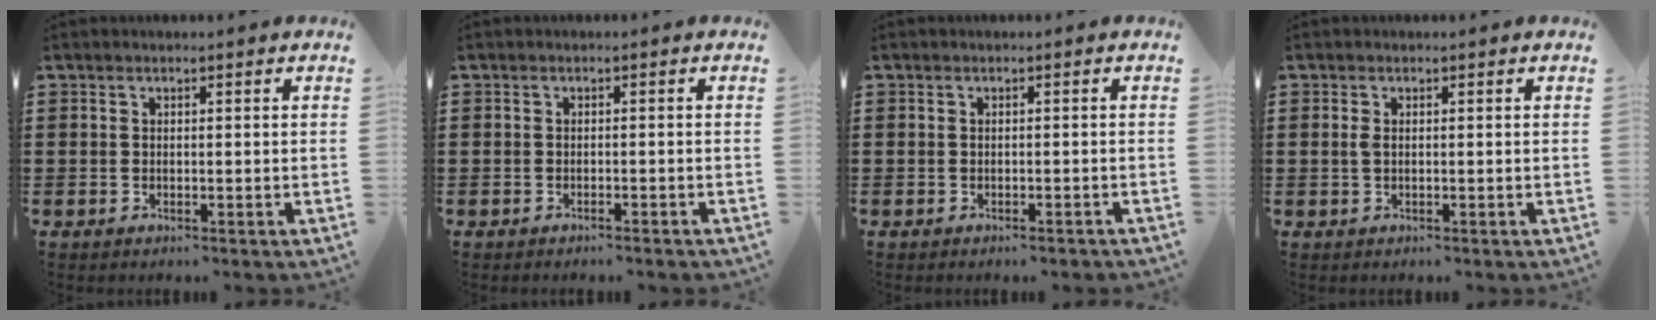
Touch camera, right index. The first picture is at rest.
{"total": 0.7, "force": [-0.7, 0.0, 0.2], "torque": [-0.005, -0.001, -0.014]}
{"total": 0.6, "force": [-0.5, 0.1, 0.3], "torque": [-0.009, -0.002, -0.010]}
{"total": 1.1, "force": [0.1, 0.5, 1.0], "torque": [-0.028, 0.000, -0.003]}